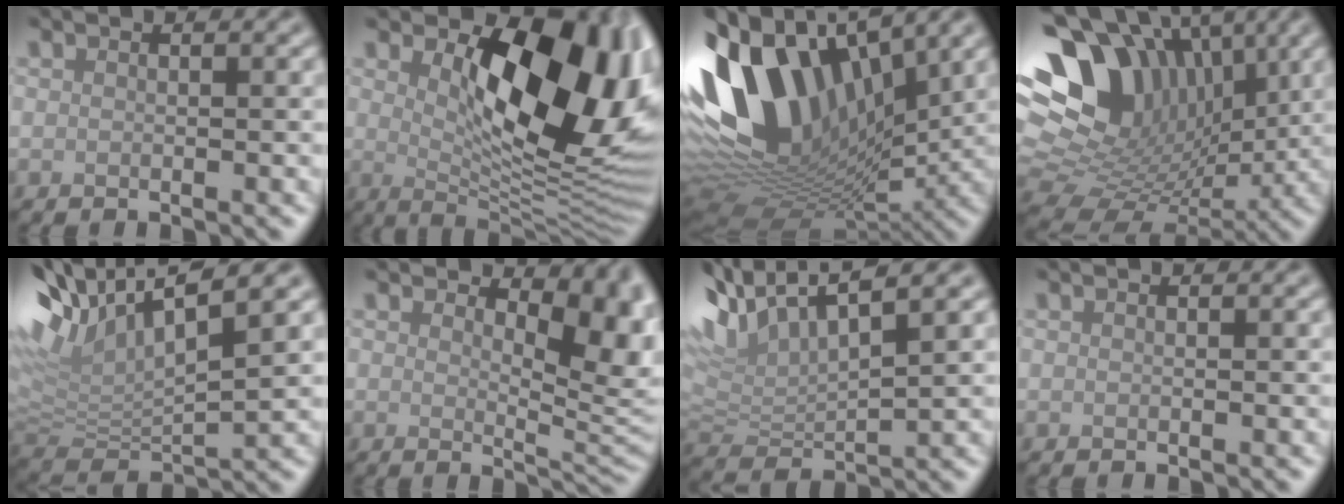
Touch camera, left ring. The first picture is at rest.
{"total": 14.2, "force": [2.9, 7.2, 11.9], "torque": [-0.136, -0.003, 0.049]}
{"total": 13.5, "force": [3.7, 8.7, 9.6], "torque": [-0.206, 0.012, 0.064]}
{"total": 16.3, "force": [5.1, 11.1, 10.7], "torque": [-0.203, 0.010, 0.111]}
{"total": 10.0, "force": [5.3, 3.0, 8.0], "torque": [-0.170, 0.016, 0.095]}
{"total": 6.4, "force": [2.1, 3.0, 5.2], "torque": [-0.066, -0.011, 0.031]}
{"total": 8.0, "force": [4.8, 2.9, 5.8], "torque": [-0.125, 0.018, 0.086]}
{"total": 0.0}